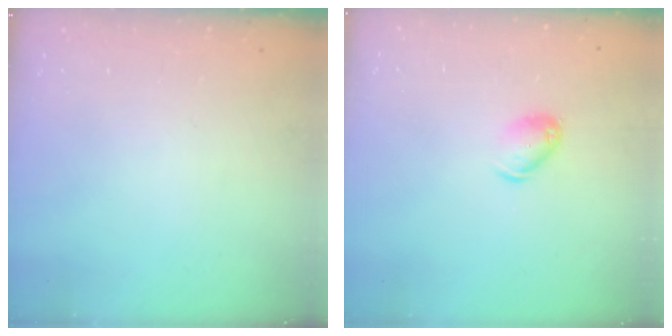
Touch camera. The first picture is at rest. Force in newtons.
{"total": 6.2, "press": 6.1, "slide": 0.9}